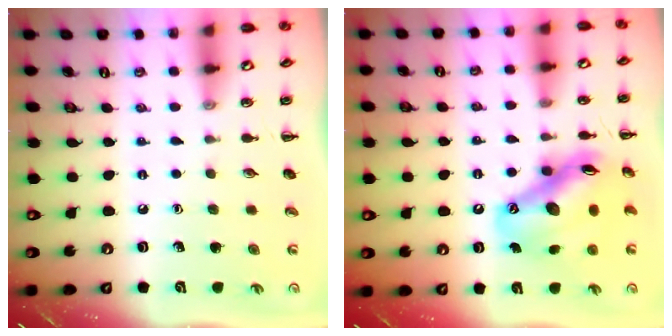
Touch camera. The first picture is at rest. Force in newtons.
{"total": 16.2, "press": 15.7, "slide": 4.0}